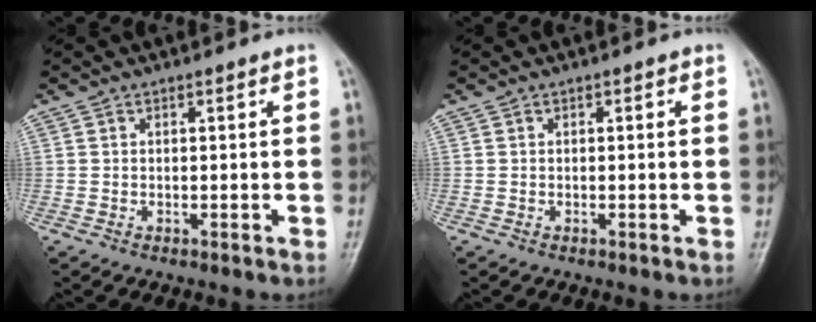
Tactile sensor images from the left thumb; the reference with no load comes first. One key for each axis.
{"total": 0.0}